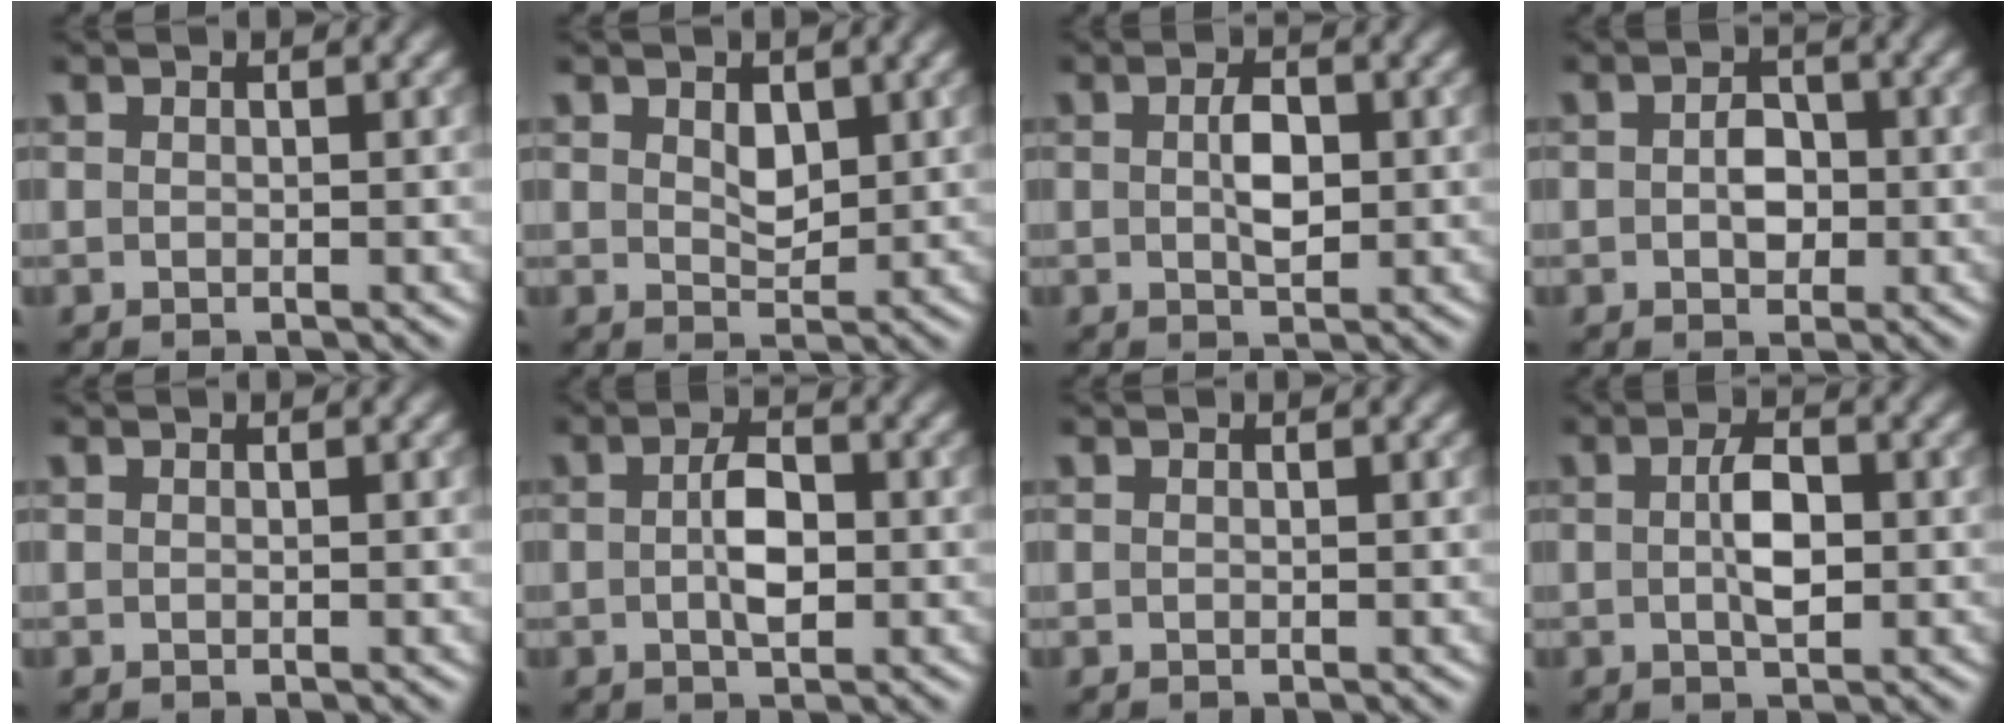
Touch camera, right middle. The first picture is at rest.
{"total": 1.9, "force": [0.8, 1.2, 1.3], "torque": [-0.023, -0.005, 0.018]}
{"total": 2.6, "force": [0.1, 1.3, 2.2], "torque": [-0.046, 0.001, 0.003]}
{"total": 2.4, "force": [-0.2, 1.7, 1.7], "torque": [-0.031, -0.001, -0.005]}
{"total": 0.0}
{"total": 3.1, "force": [-0.2, 1.4, 2.8], "torque": [-0.054, 0.000, -0.005]}
{"total": 0.0}
{"total": 3.1, "force": [0.0, 1.4, 2.8], "torque": [-0.054, 0.001, -0.001]}